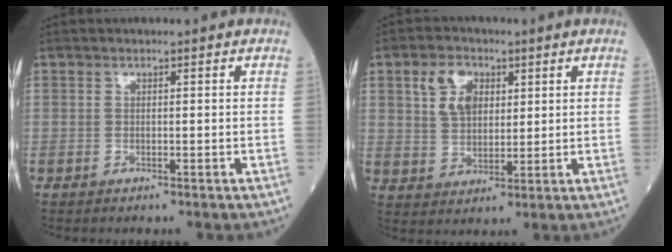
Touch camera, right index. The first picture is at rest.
{"total": 6.7, "force": [2.7, 4.4, 4.3], "torque": [-0.088, 0.016, 0.056]}